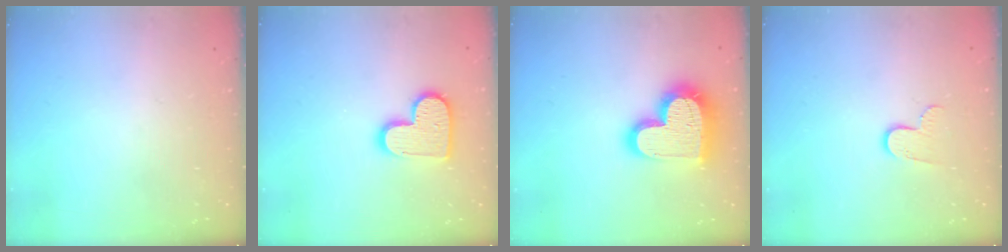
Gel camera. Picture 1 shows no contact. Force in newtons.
{"total": 12.5, "press": 12.5, "slide": 0.7}
{"total": 20.0, "press": 19.9, "slide": 1.4}
{"total": 6.7, "press": 6.7, "slide": 0.5}